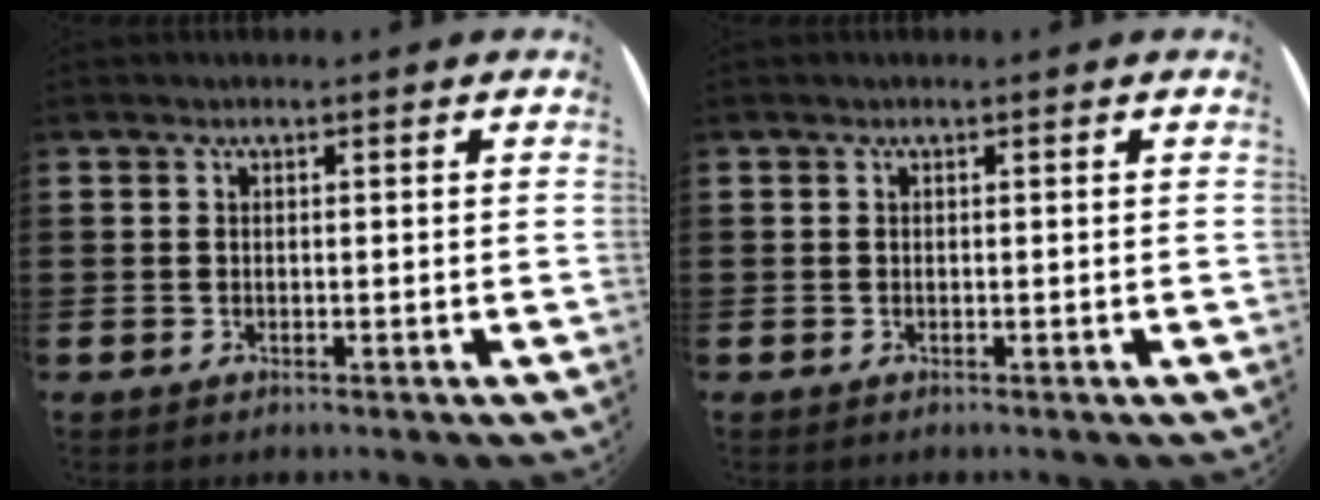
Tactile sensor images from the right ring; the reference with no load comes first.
{"total": 0.0}